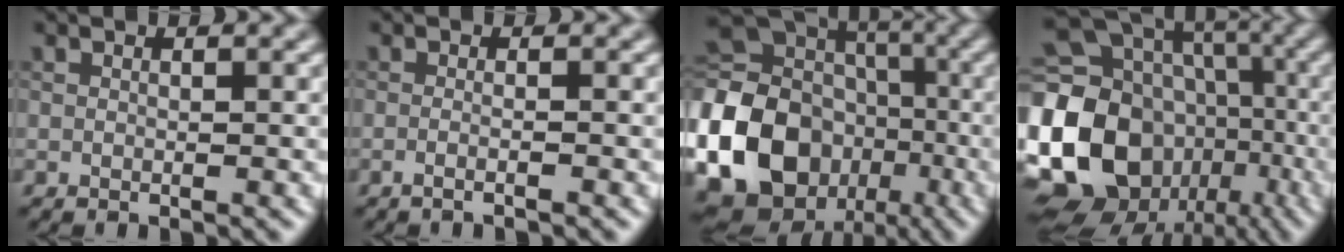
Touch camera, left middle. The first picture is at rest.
{"total": 1.4, "force": [-0.4, 0.5, 1.3], "torque": [-0.016, -0.005, -0.019]}
{"total": 23.4, "force": [-7.2, 19.8, 10.1], "torque": [-0.248, -0.038, -0.160]}
{"total": 19.8, "force": [-3.9, 16.7, 9.8], "torque": [-0.232, -0.010, -0.073]}